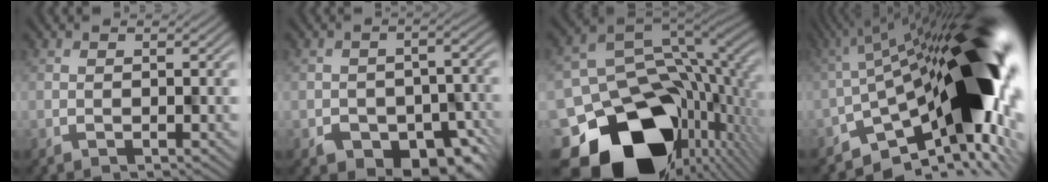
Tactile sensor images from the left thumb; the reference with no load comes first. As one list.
[{"total": 8.7, "force": [-5.1, 5.2, 4.7], "torque": [-0.062, -0.017, -0.070]}, {"total": 17.4, "force": [-6.8, 12.3, 10.3], "torque": [-0.211, -0.064, -0.092]}, {"total": 16.5, "force": [-4.0, 6.4, 14.7], "torque": [-0.203, 0.017, -0.085]}]